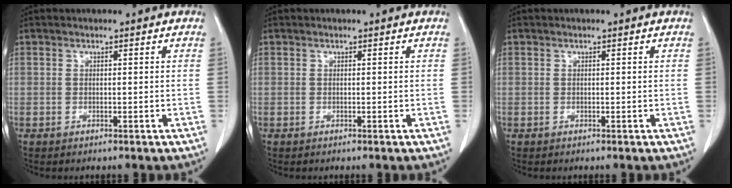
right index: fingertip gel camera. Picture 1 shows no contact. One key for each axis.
{"total": 0.0}
{"total": 0.0}